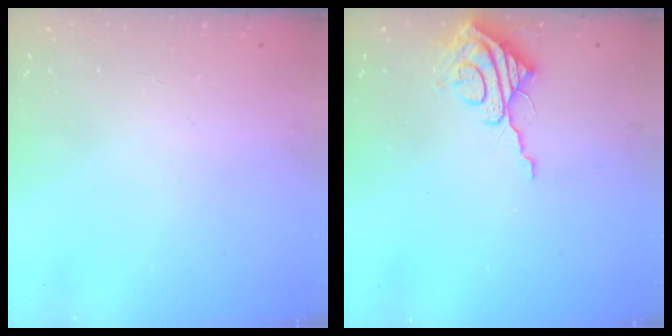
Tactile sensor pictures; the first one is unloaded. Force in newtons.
{"total": 9.4, "press": 9.4, "slide": 1.0}